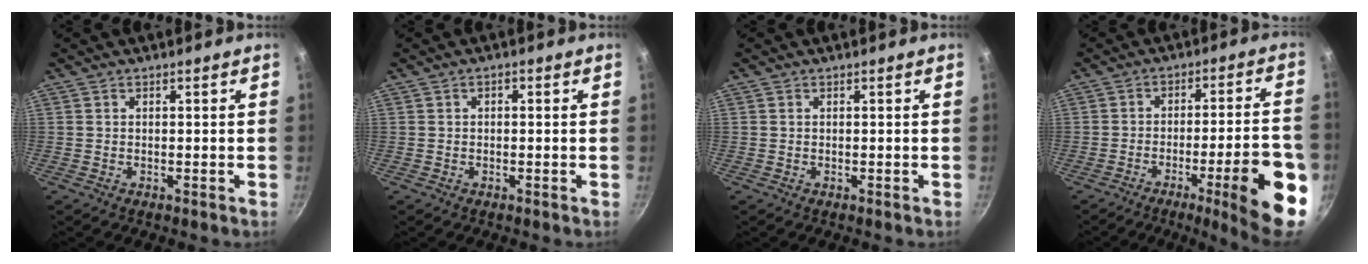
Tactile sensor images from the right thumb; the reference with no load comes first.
{"total": 0.9, "force": [0.1, 0.6, 0.7], "torque": [-0.014, 0.008, 0.001]}
{"total": 0.0}
{"total": 17.6, "force": [-6.8, 3.4, 15.9], "torque": [-0.194, 0.027, -0.087]}